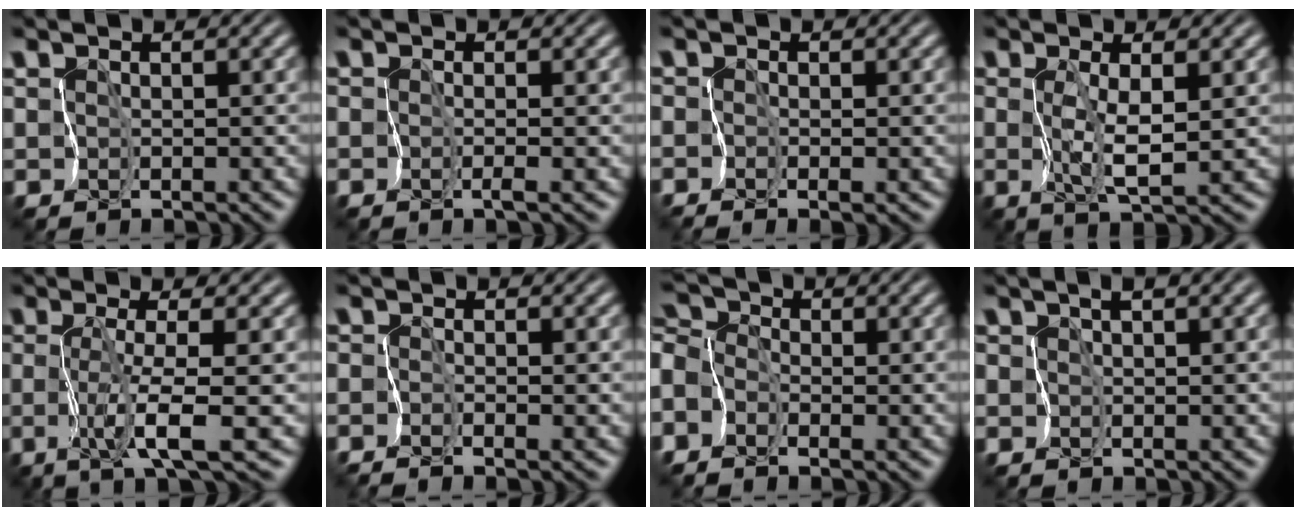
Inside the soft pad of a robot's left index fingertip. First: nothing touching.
{"total": 0.8, "force": [-0.4, -0.4, 0.5], "torque": [-0.016, -0.006, -0.009]}
{"total": 0.7, "force": [-0.7, 0.0, 0.3], "torque": [-0.009, -0.005, -0.015]}
{"total": 2.4, "force": [0.4, 0.1, 2.4], "torque": [-0.056, -0.005, 0.012]}
{"total": 3.6, "force": [-1.0, -0.3, 3.4], "torque": [-0.069, -0.005, -0.021]}
{"total": 1.2, "force": [-1.1, -0.5, 0.1], "torque": [-0.009, -0.005, -0.025]}
{"total": 4.6, "force": [-2.7, 3.0, 2.3], "torque": [-0.052, 0.002, -0.056]}
{"total": 2.3, "force": [0.9, 0.8, 2.0], "torque": [-0.033, 0.007, 0.010]}